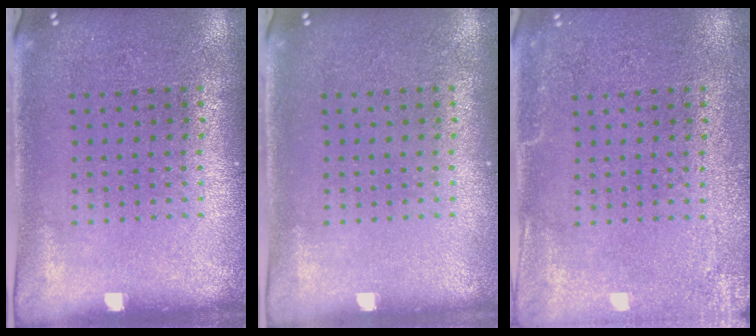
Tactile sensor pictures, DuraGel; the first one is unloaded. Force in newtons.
{"total": 0.0}
{"total": 2.8, "press": 2.8, "slide": 0.3}